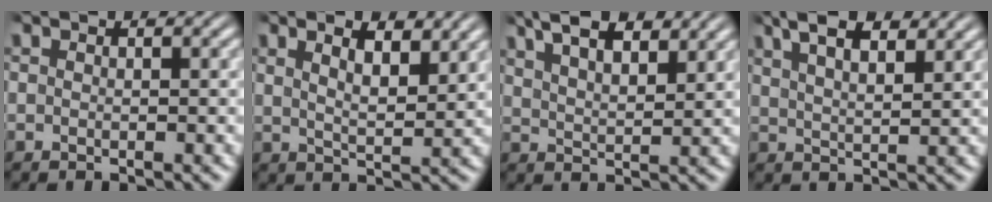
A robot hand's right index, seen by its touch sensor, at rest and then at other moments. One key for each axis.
{"total": 4.3, "fx": 2.4, "fy": 1.9, "fz": 3.0, "tx": -0.033, "ty": 0.001, "tz": 0.036}
{"total": 6.3, "fx": 4.5, "fy": 2.6, "fz": 3.6, "tx": -0.057, "ty": 0.010, "tz": 0.070}
{"total": 5.8, "fx": 4.2, "fy": 2.1, "fz": 3.5, "tx": -0.052, "ty": 0.015, "tz": 0.067}